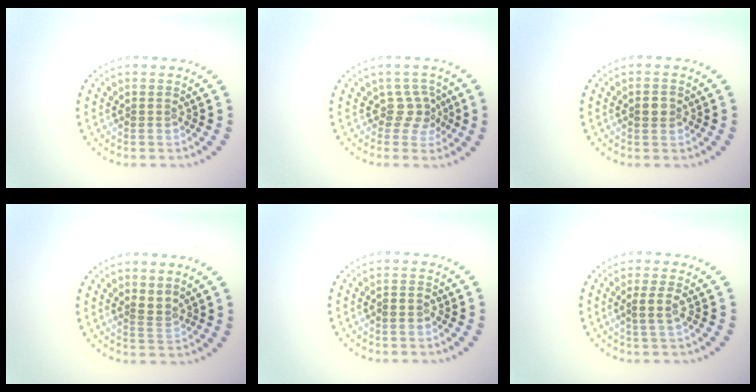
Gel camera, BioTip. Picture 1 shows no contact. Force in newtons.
{"total": 2.1, "press": 1.5, "slide": 1.5}
{"total": 1.6, "press": 1.6, "slide": 0.3}
{"total": 1.4, "press": 1.0, "slide": 1.0}
{"total": 1.1, "press": 1.0, "slide": 0.6}
{"total": 1.8, "press": 1.4, "slide": 1.1}